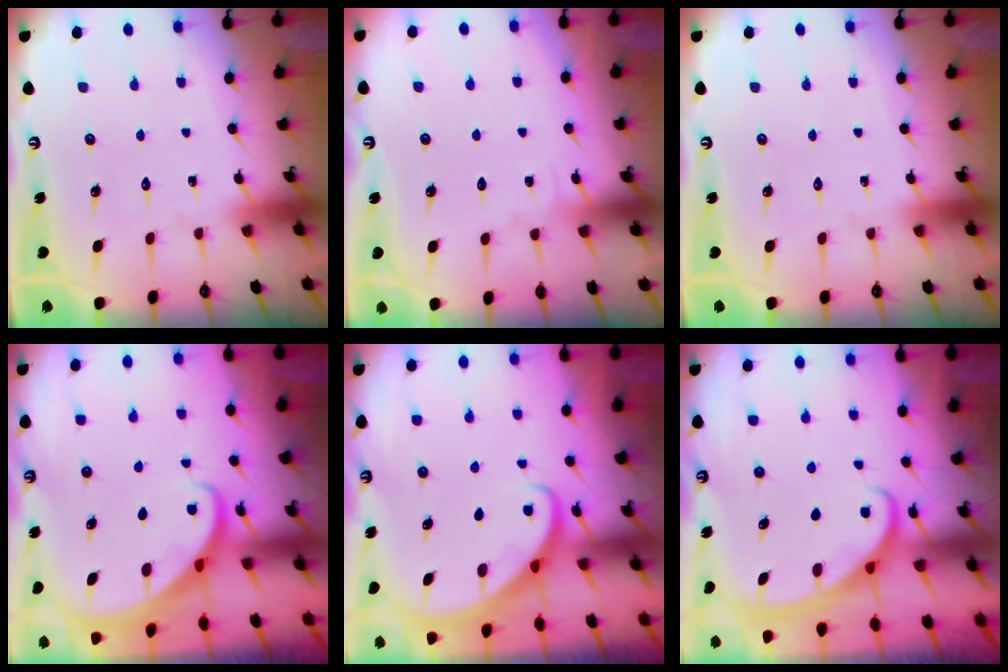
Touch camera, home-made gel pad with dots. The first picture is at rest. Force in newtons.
{"total": 2.9, "press": 2.9, "slide": 0.3}
{"total": 0.0}
{"total": 2.7, "press": 2.7, "slide": 0.2}
{"total": 2.8, "press": 2.8, "slide": 0.2}
{"total": 2.8, "press": 2.8, "slide": 0.4}